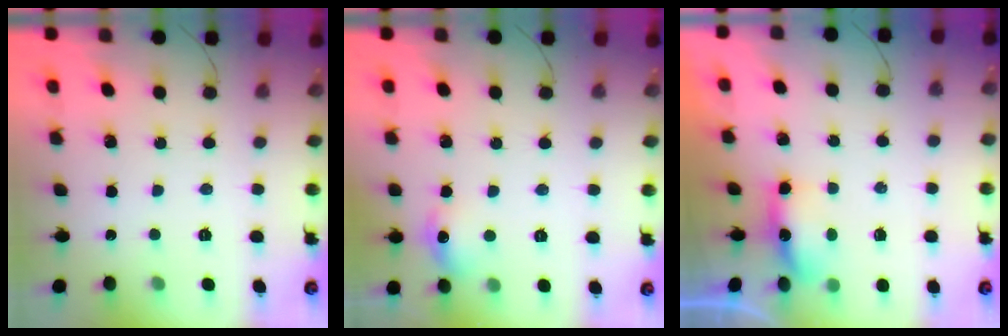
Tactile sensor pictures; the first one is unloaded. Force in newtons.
{"total": 8.4, "press": 8.3, "slide": 1.4}
{"total": 6.2, "press": 6.1, "slide": 0.8}